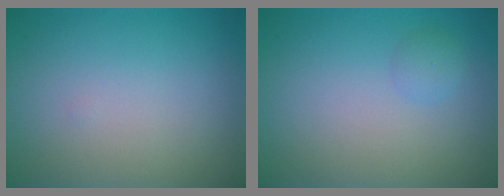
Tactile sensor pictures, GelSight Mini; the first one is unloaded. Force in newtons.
{"total": 0.8, "press": 0.8, "slide": 0.0}